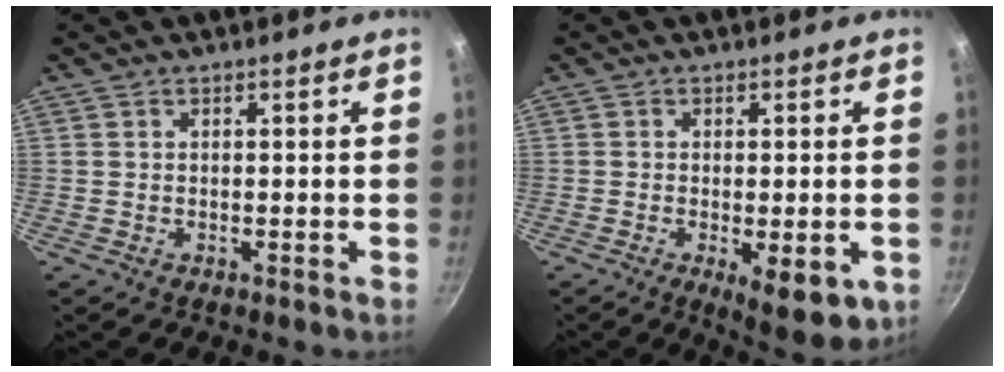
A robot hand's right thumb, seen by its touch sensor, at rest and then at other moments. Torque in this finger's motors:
{"motor_torque": [0.03, 0.57, -0.16, 0.00, 0.00]}